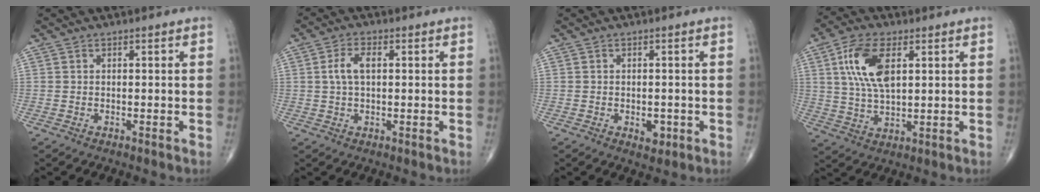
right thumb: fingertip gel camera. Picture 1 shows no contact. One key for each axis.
{"total": 4.5, "fx": 0.8, "fy": 2.3, "fz": 3.8, "tx": -0.085, "ty": 0.008, "tz": 0.013}
{"total": 2.7, "fx": -0.8, "fy": 1.7, "fz": 1.9, "tx": -0.012, "ty": 0.004, "tz": -0.005}
{"total": 11.3, "fx": 3.4, "fy": 5.4, "fz": 9.3, "tx": -0.184, "ty": -0.004, "tz": 0.067}